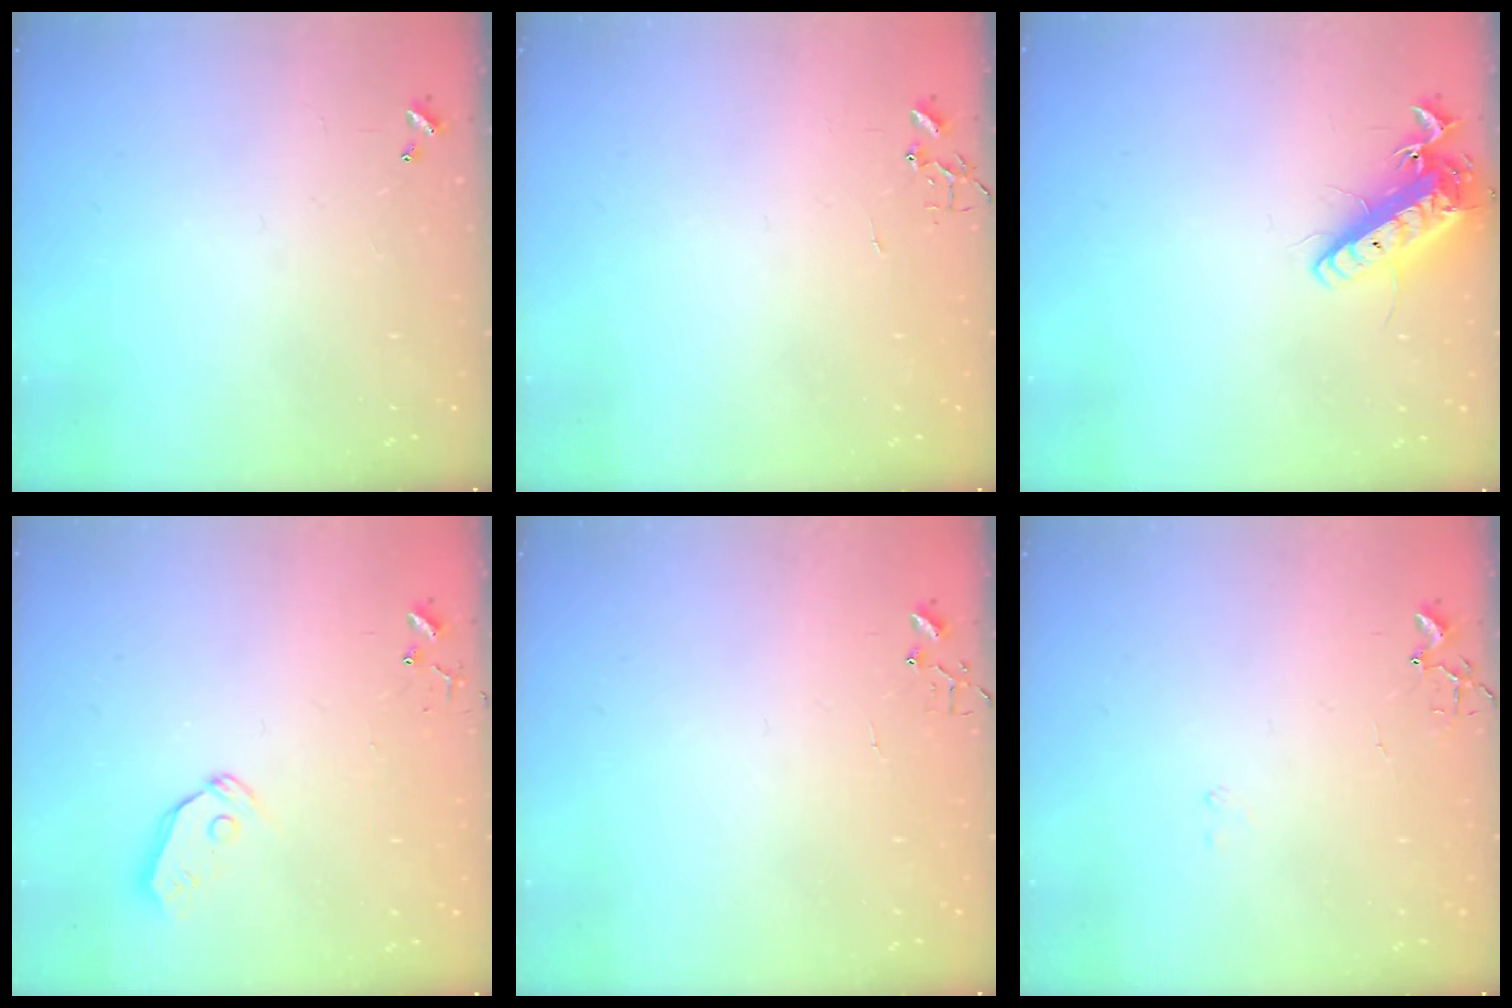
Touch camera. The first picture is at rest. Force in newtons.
{"total": 0.0}
{"total": 14.1, "press": 13.9, "slide": 2.4}
{"total": 6.0, "press": 6.0, "slide": 0.5}
{"total": 3.8, "press": 3.8, "slide": 0.5}
{"total": 8.6, "press": 8.5, "slide": 0.7}